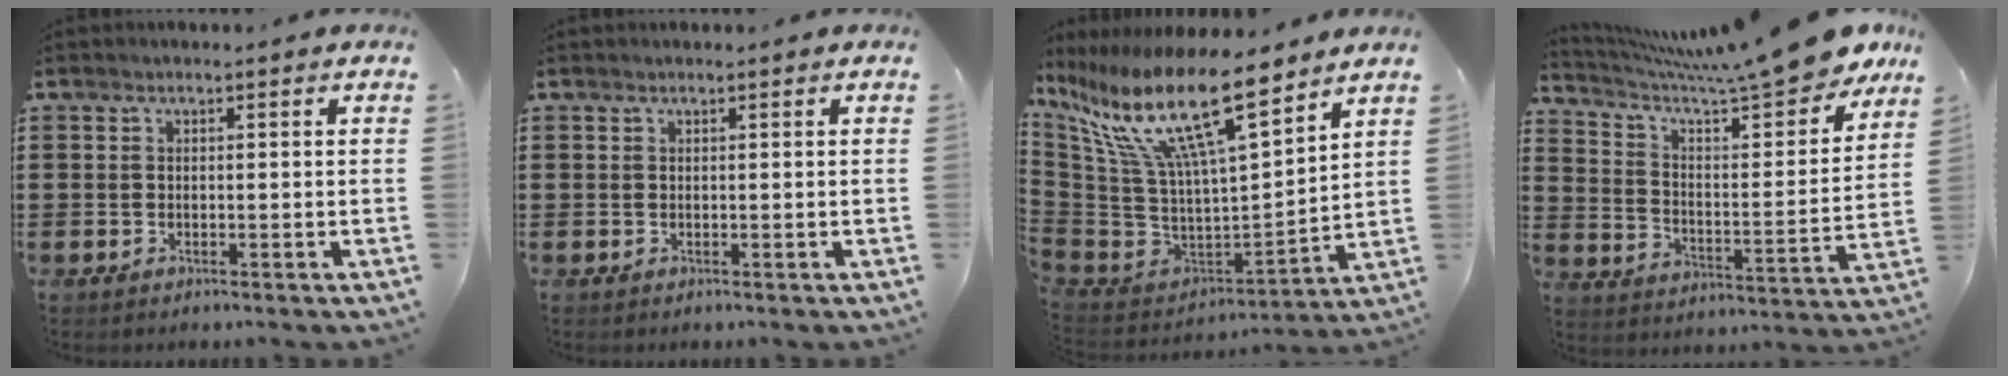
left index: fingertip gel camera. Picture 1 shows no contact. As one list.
[{"total": 0.0}, {"total": 17.7, "force": [10.9, 4.3, 13.3], "torque": [-0.295, -0.070, 0.178]}, {"total": 10.8, "force": [9.6, -0.4, 4.8], "torque": [-0.107, -0.079, 0.154]}]